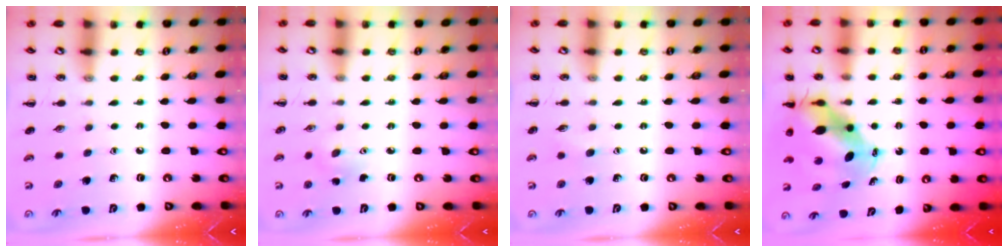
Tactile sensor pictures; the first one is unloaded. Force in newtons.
{"total": 3.2, "press": 3.1, "slide": 0.7}
{"total": 3.7, "press": 3.6, "slide": 0.8}
{"total": 8.2, "press": 7.9, "slide": 2.1}